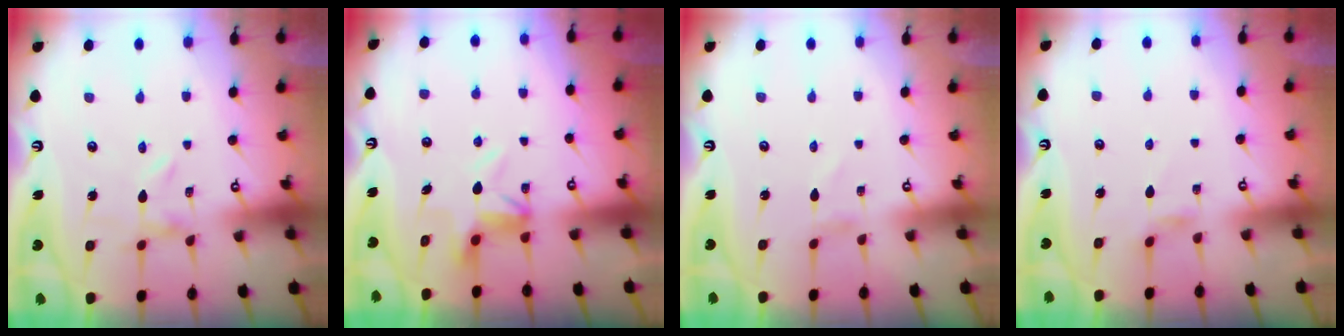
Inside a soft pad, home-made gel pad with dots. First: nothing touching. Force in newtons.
{"total": 5.5, "press": 5.3, "slide": 1.2}
{"total": 1.3, "press": 1.3, "slide": 0.1}
{"total": 1.7, "press": 1.7, "slide": 0.3}